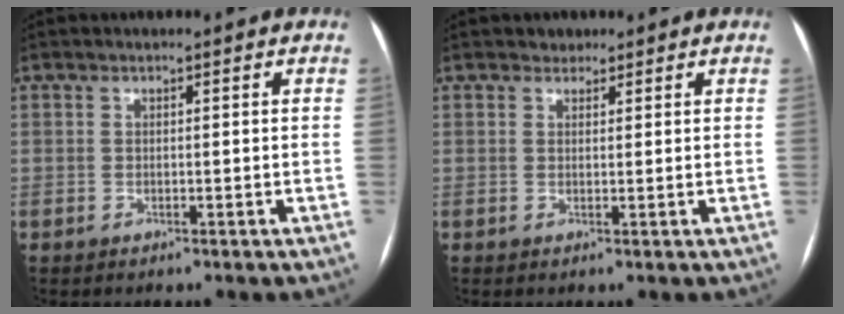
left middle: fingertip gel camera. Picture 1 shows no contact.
{"total": 1.2, "force": [0.9, 0.8, -0.1], "torque": [0.006, -0.001, 0.009]}